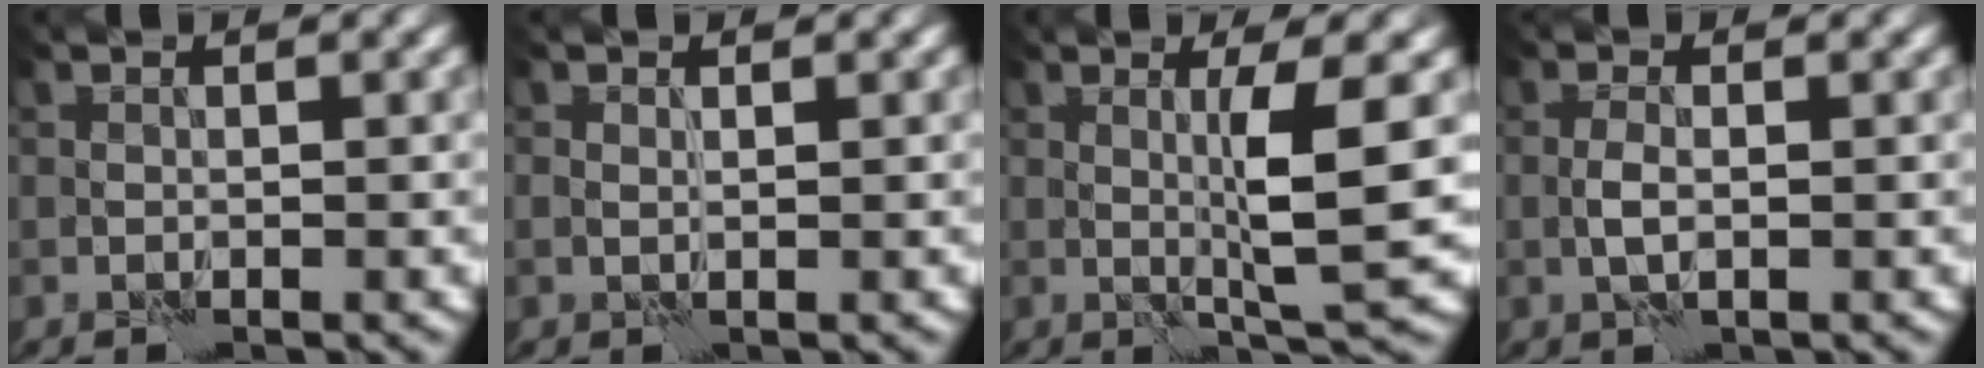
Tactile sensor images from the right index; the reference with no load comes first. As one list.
[{"total": 0.6, "force": [0.5, 0.1, 0.4], "torque": [-0.007, -0.003, 0.009]}, {"total": 4.7, "force": [0.8, 0.1, 4.6], "torque": [-0.080, -0.007, 0.018]}, {"total": 1.3, "force": [0.0, 0.3, 1.3], "torque": [-0.027, 0.000, -0.004]}]